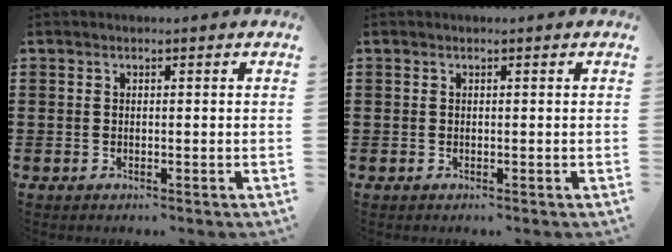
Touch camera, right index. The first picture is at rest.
{"total": 0.0}